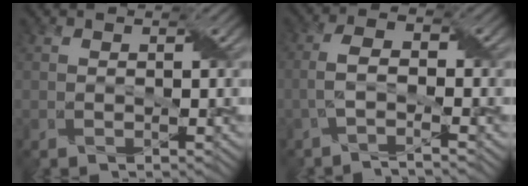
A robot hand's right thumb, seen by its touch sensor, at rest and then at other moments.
{"total": 3.5, "force": [-1.5, 1.0, 2.9], "torque": [-0.066, 0.005, -0.037]}